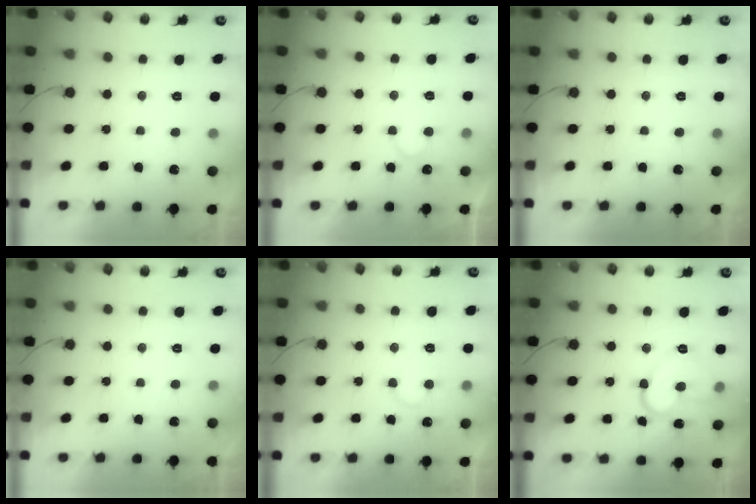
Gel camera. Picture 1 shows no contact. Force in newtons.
{"total": 5.5, "press": 5.5, "slide": 0.4}
{"total": 0.0}
{"total": 1.8, "press": 1.7, "slide": 0.0}
{"total": 5.0, "press": 5.0, "slide": 0.5}
{"total": 11.1, "press": 11.1, "slide": 0.2}